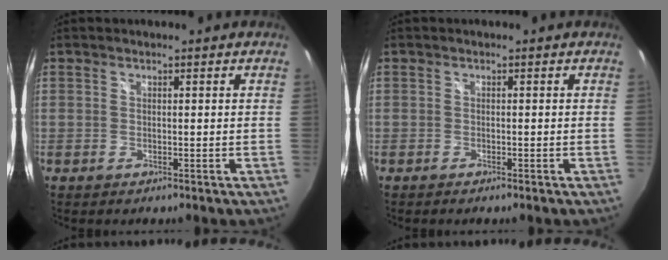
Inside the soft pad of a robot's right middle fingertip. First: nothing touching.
{"total": 0.6, "force": [-0.6, 0.0, 0.3], "torque": [-0.004, -0.002, -0.011]}